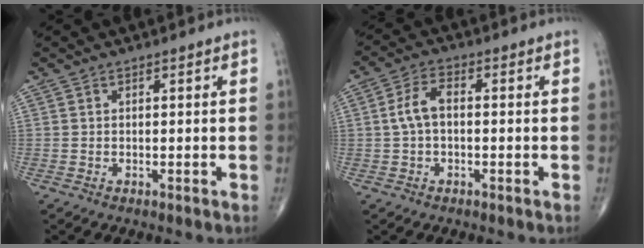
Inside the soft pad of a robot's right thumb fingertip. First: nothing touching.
{"total": 5.1, "force": [0.0, 2.8, 4.3], "torque": [-0.090, 0.018, -0.007]}